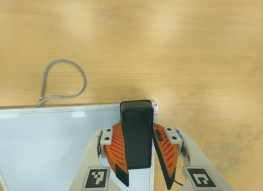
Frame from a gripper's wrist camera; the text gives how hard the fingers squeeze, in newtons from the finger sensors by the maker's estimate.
{"total": 10.7, "left": 12.0, "right": 9.4}